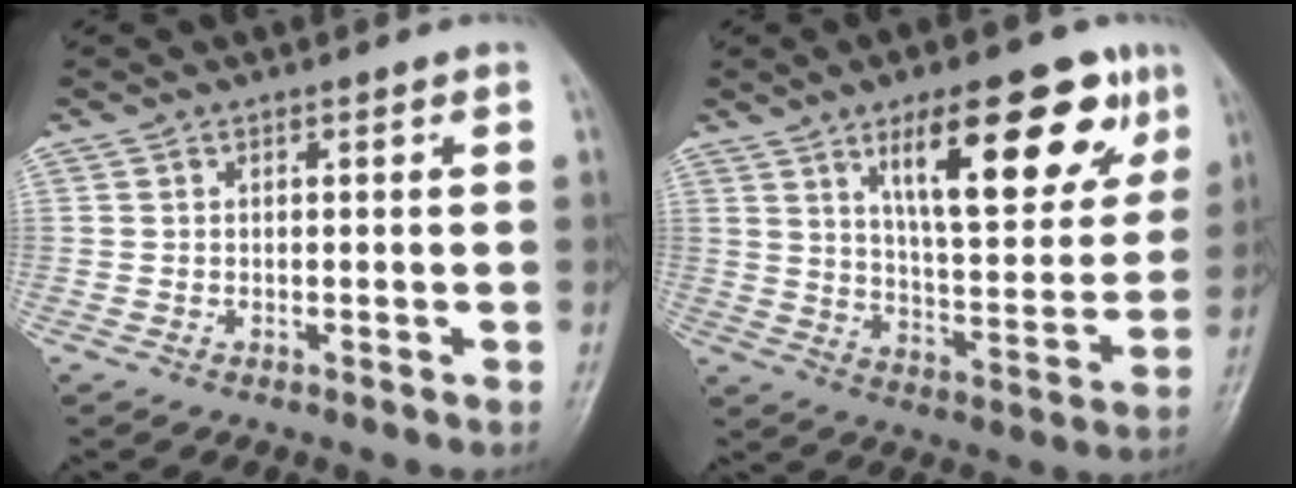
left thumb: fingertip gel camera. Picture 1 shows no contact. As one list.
[{"total": 20.9, "force": [10.8, 7.7, 16.2], "torque": [-0.189, -0.039, 0.167]}]